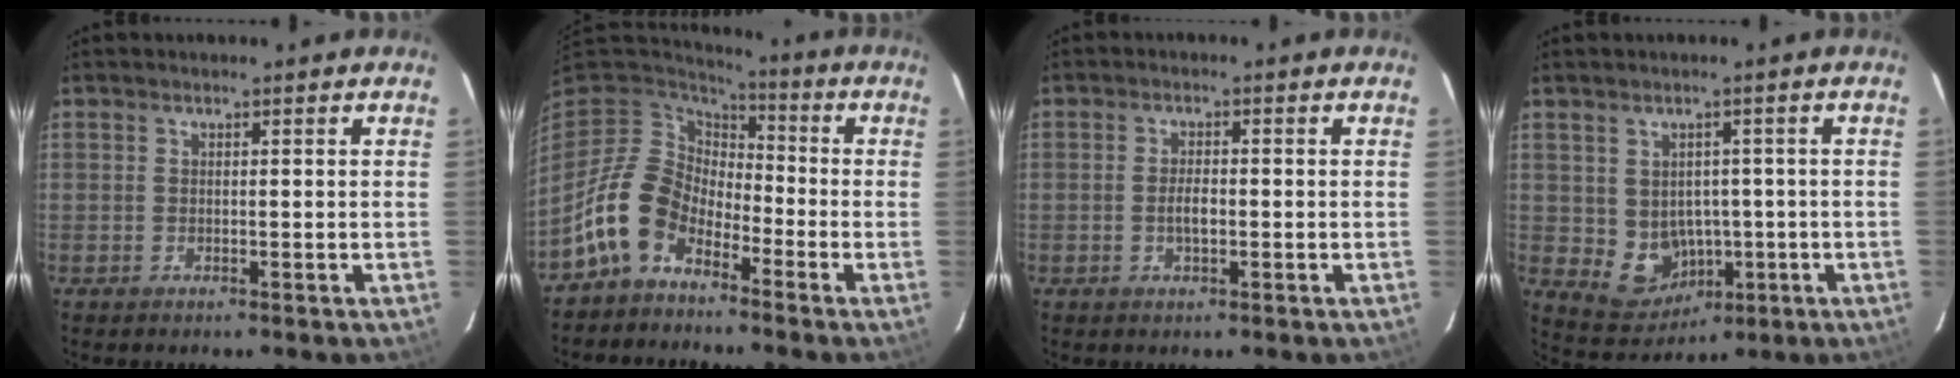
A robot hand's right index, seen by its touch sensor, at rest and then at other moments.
{"total": 12.1, "force": [-7.2, 7.6, 6.1], "torque": [-0.128, 0.019, -0.145]}
{"total": 2.6, "force": [-0.6, 1.0, 2.3], "torque": [-0.043, -0.001, -0.011]}
{"total": 7.6, "force": [-0.9, 6.9, 3.0], "torque": [-0.069, 0.002, 0.013]}